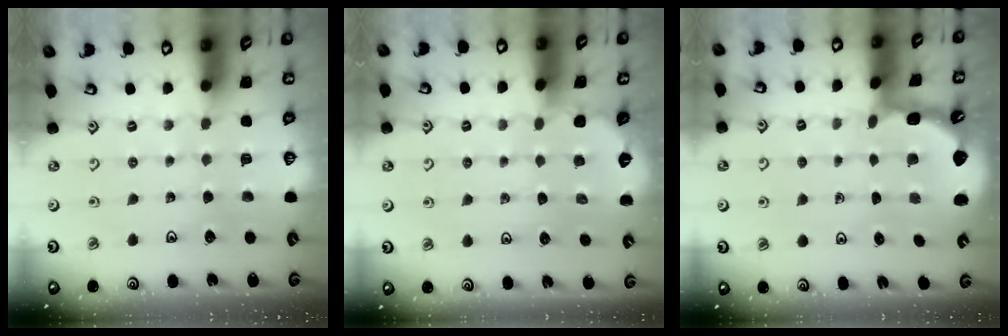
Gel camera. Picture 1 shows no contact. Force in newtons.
{"total": 2.0, "press": 2.0, "slide": 0.1}
{"total": 1.9, "press": 1.9, "slide": 0.2}